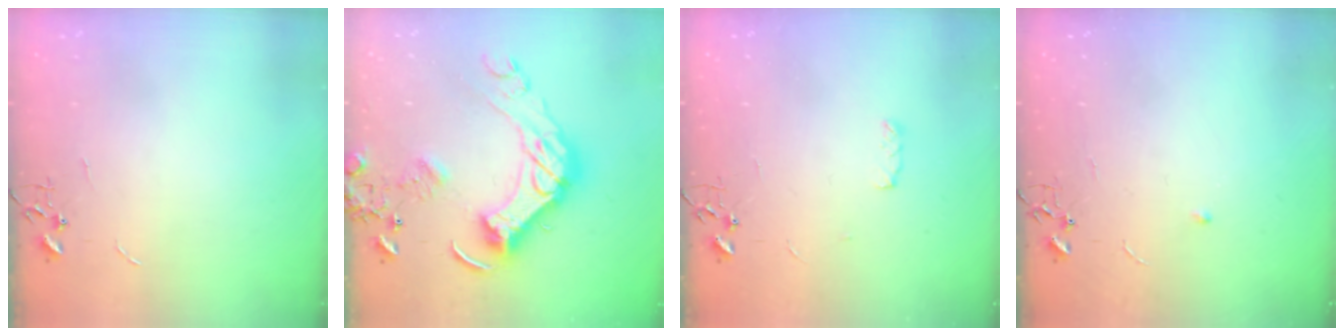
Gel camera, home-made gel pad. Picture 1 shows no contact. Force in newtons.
{"total": 23.6, "press": 23.4, "slide": 2.4}
{"total": 3.7, "press": 3.7, "slide": 0.6}
{"total": 4.1, "press": 4.0, "slide": 0.6}